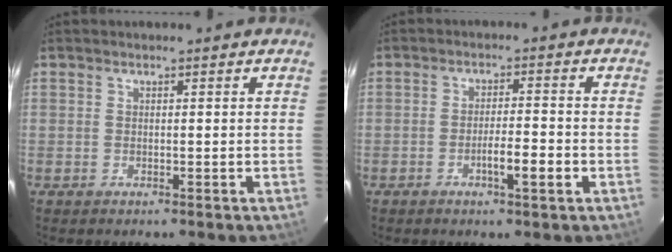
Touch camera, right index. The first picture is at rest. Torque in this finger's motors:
{"motor_torque": [0.62, -0.49, 0.24, 0.07]}